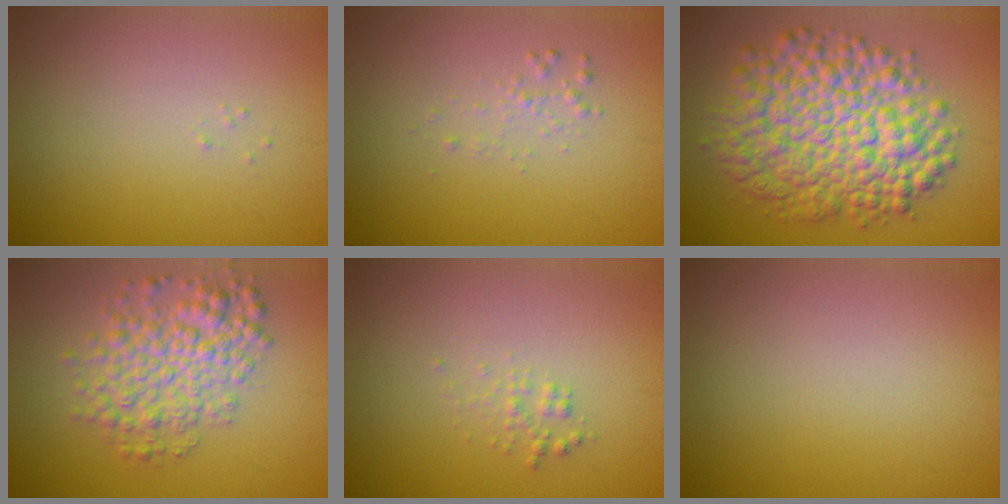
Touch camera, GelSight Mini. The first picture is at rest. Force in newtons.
{"total": 0.9, "press": 0.9, "slide": 0.0}
{"total": 10.1, "press": 10.1, "slide": 0.2}
{"total": 5.1, "press": 5.1, "slide": 0.1}
{"total": 1.0, "press": 1.0, "slide": 0.0}
{"total": 0.0}